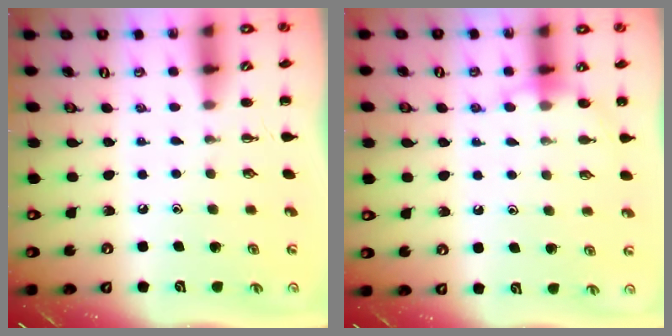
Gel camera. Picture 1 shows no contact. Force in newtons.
{"total": 7.6, "press": 7.3, "slide": 2.1}